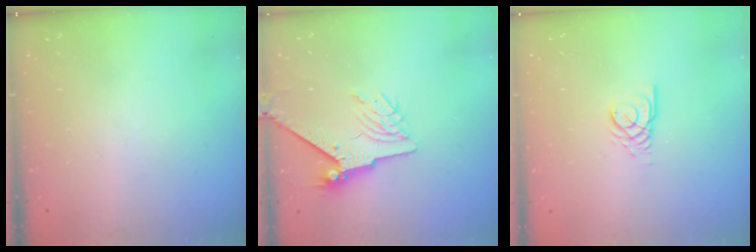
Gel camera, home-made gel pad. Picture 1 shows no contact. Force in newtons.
{"total": 7.3, "press": 7.2, "slide": 1.1}
{"total": 3.0, "press": 2.9, "slide": 0.3}